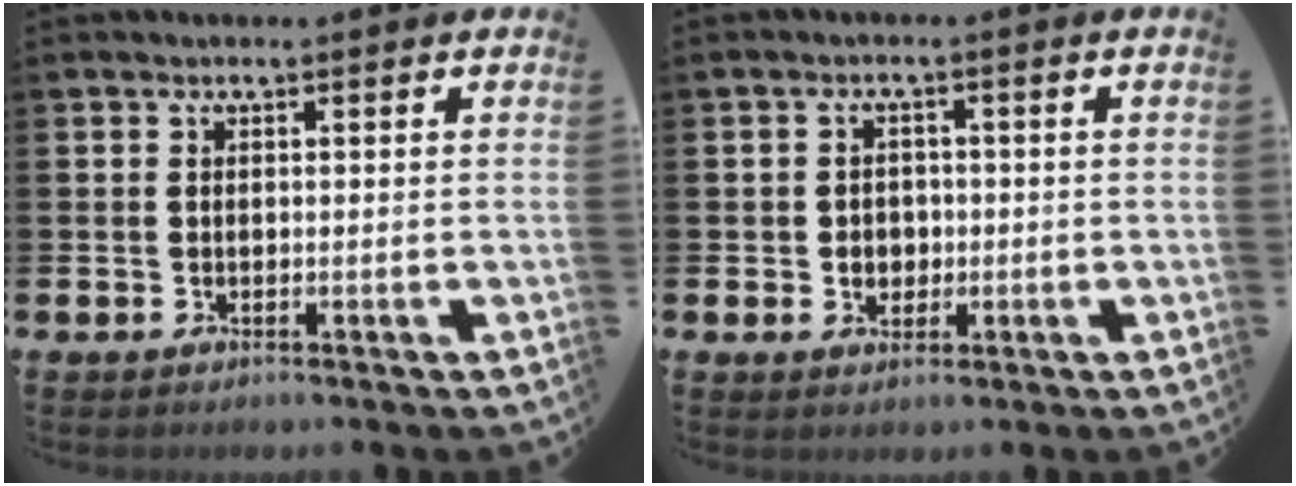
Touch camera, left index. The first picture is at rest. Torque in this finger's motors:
{"motor_torque": [0.34, -0.10, 0.03, 0.01]}